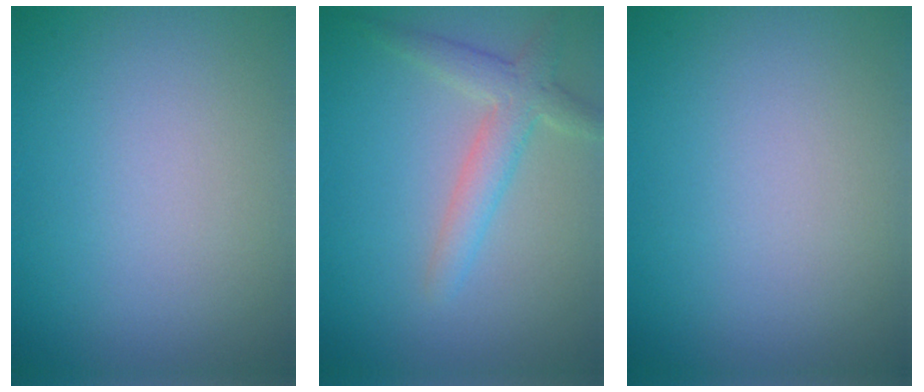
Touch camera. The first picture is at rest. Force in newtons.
{"total": 3.1, "press": 3.1, "slide": 0.2}
{"total": 0.0}